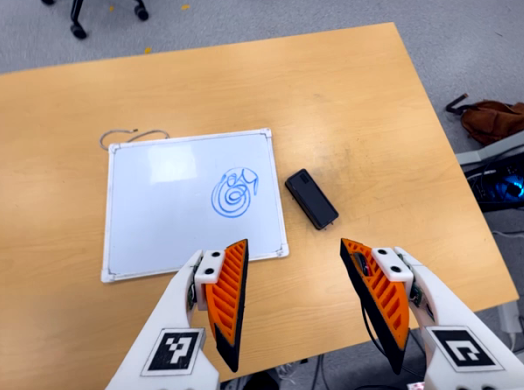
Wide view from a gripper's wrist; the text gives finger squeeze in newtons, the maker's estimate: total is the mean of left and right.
{"total": 0.0}